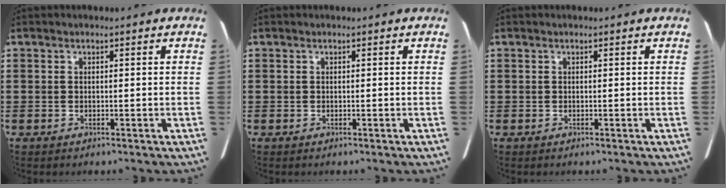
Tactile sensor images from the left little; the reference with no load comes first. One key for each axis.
{"total": 0.0}
{"total": 0.0}